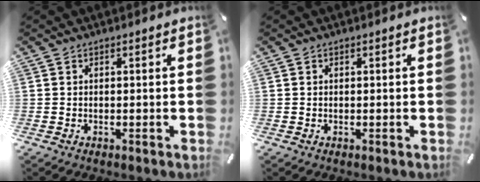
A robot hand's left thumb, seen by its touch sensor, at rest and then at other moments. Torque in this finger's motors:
{"motor_torque": [-0.05, 0.15, -0.03, -0.09, 0.02]}